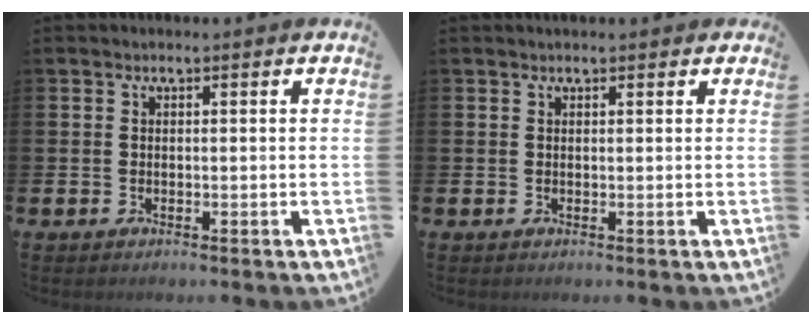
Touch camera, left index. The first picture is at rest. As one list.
[{"total": 0.7, "force": [0.6, 0.3, 0.3], "torque": [0.005, -0.001, 0.008]}]